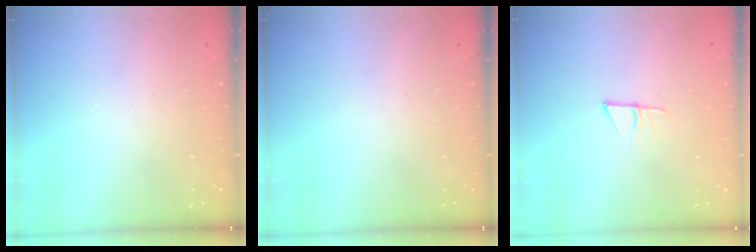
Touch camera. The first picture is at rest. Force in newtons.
{"total": 0.0}
{"total": 7.0, "press": 7.0, "slide": 0.5}